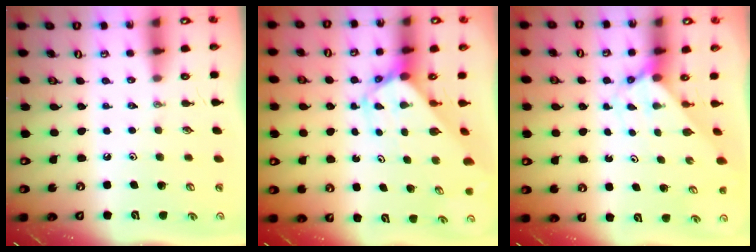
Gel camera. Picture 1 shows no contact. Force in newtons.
{"total": 3.1, "press": 3.1, "slide": 0.3}
{"total": 2.0, "press": 2.0, "slide": 0.2}